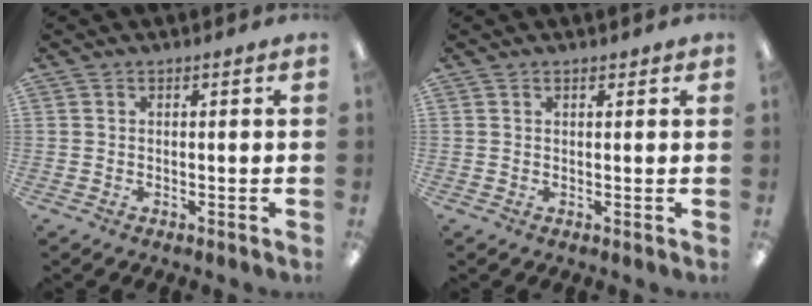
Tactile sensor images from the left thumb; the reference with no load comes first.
{"total": 1.0, "force": [0.7, 0.4, 0.5], "torque": [-0.012, 0.000, 0.014]}